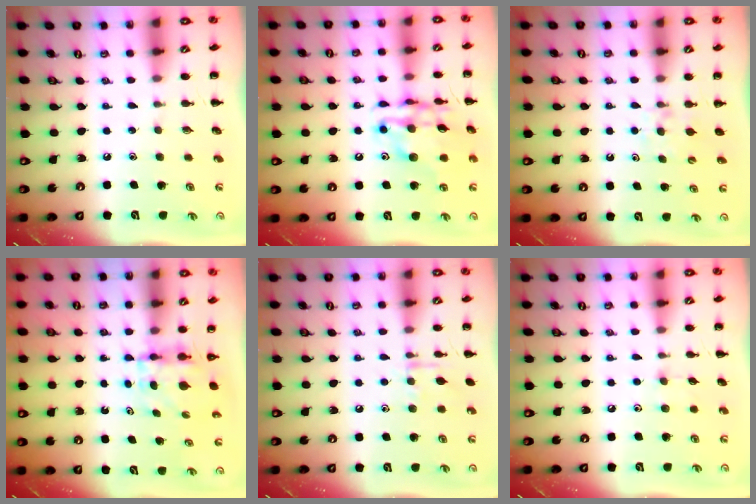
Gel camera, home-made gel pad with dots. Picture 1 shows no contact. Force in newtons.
{"total": 15.4, "press": 15.3, "slide": 1.7}
{"total": 4.7, "press": 4.4, "slide": 1.4}
{"total": 3.9, "press": 3.9, "slide": 0.3}
{"total": 6.9, "press": 6.9, "slide": 1.0}
{"total": 3.5, "press": 3.2, "slide": 1.2}